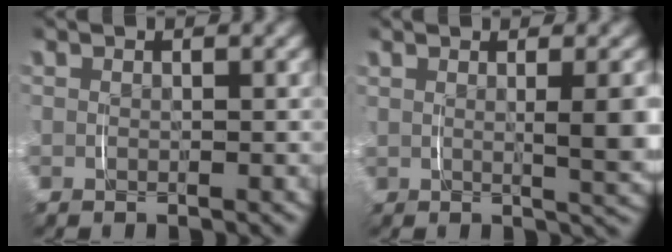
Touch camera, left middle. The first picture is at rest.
{"total": 4.1, "force": [0.9, 1.2, 3.8], "torque": [-0.046, -0.001, 0.016]}